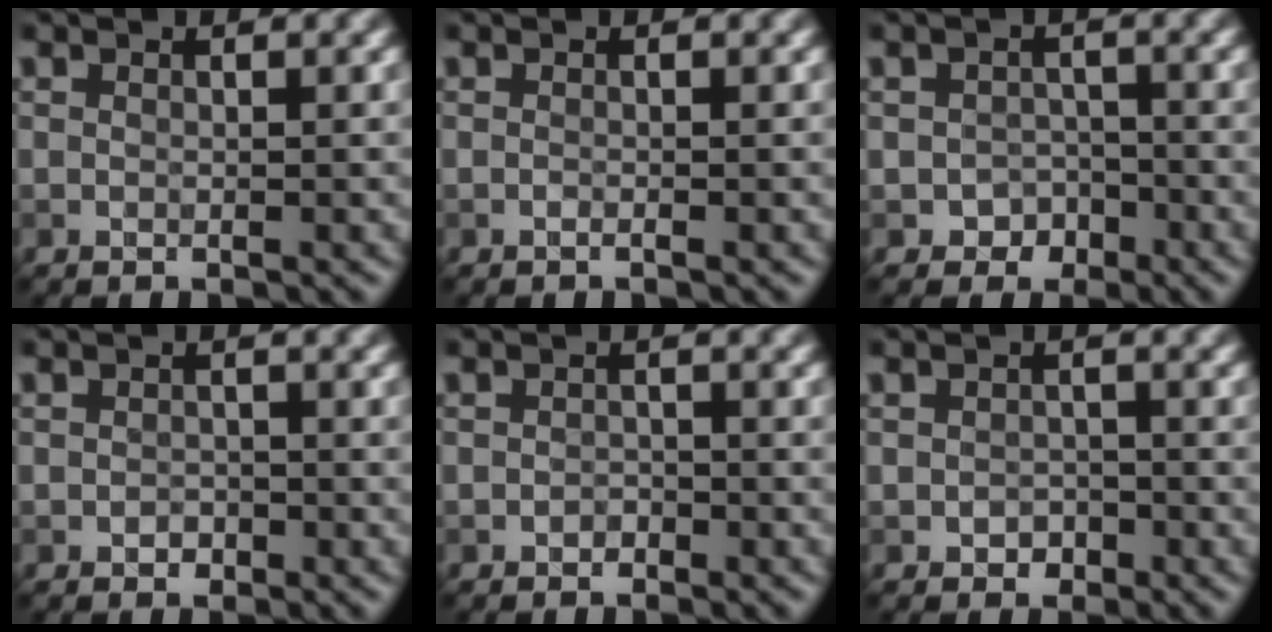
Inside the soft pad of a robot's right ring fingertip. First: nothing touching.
{"total": 0.0}
{"total": 2.0, "force": [-1.1, 1.6, 0.1], "torque": [0.014, 0.008, -0.023]}
{"total": 0.8, "force": [-0.4, 0.7, 0.2], "torque": [-0.001, -0.002, -0.008]}
{"total": 0.8, "force": [-0.5, 0.6, 0.1], "torque": [0.002, 0.001, -0.010]}
{"total": 1.2, "force": [-0.5, 1.0, 0.3], "torque": [0.003, 0.000, -0.012]}